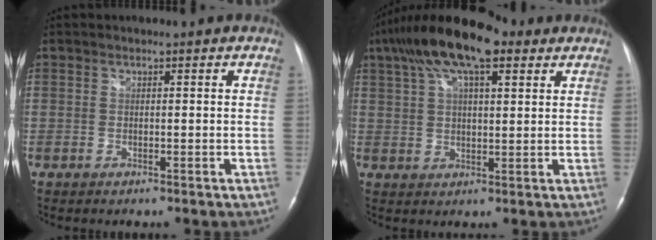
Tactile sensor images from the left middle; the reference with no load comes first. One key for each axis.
{"total": 14.1, "fx": 8.6, "fy": 4.3, "fz": 10.2, "tx": -0.207, "ty": 0.042, "tz": 0.155}